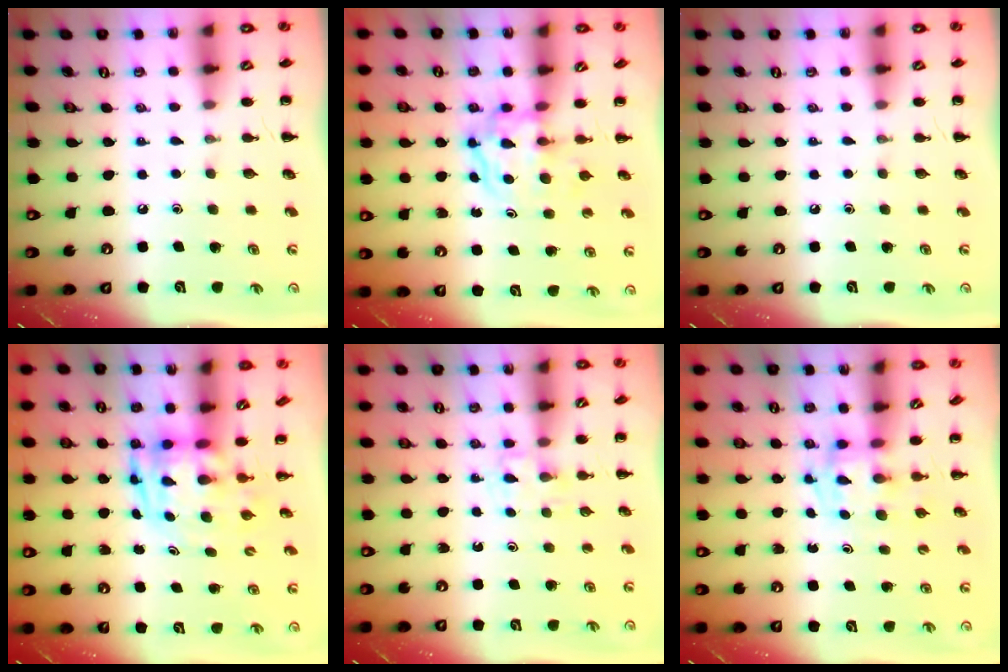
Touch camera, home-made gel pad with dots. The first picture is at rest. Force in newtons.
{"total": 3.9, "press": 3.8, "slide": 0.5}
{"total": 0.0}
{"total": 3.2, "press": 3.1, "slide": 0.7}
{"total": 3.4, "press": 3.2, "slide": 1.3}
{"total": 2.9, "press": 2.9, "slide": 0.2}